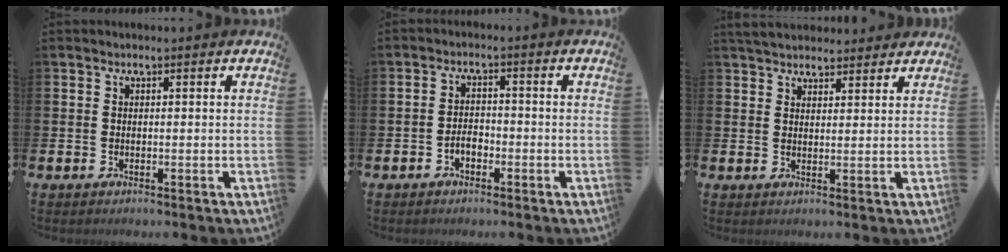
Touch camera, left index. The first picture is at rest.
{"total": 2.1, "force": [-1.1, 1.3, 1.2], "torque": [-0.020, 0.003, -0.025]}
{"total": 4.1, "force": [4.0, 1.0, 0.4], "torque": [-0.013, -0.016, 0.073]}